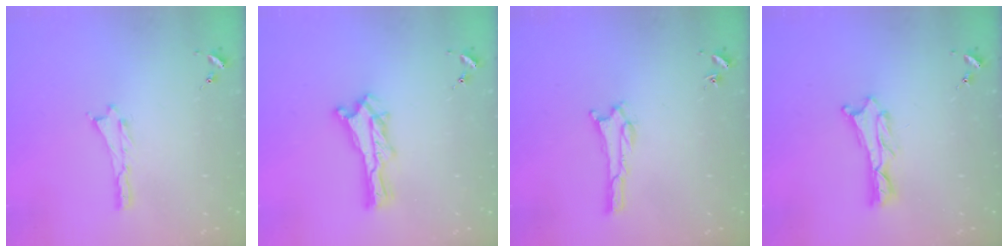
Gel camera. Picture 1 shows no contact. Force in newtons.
{"total": 1.4, "press": 1.4, "slide": 0.2}
{"total": 1.1, "press": 1.0, "slide": 0.1}
{"total": 1.1, "press": 1.0, "slide": 0.2}